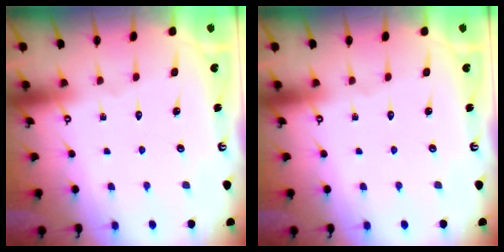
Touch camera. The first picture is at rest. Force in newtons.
{"total": 0.0}